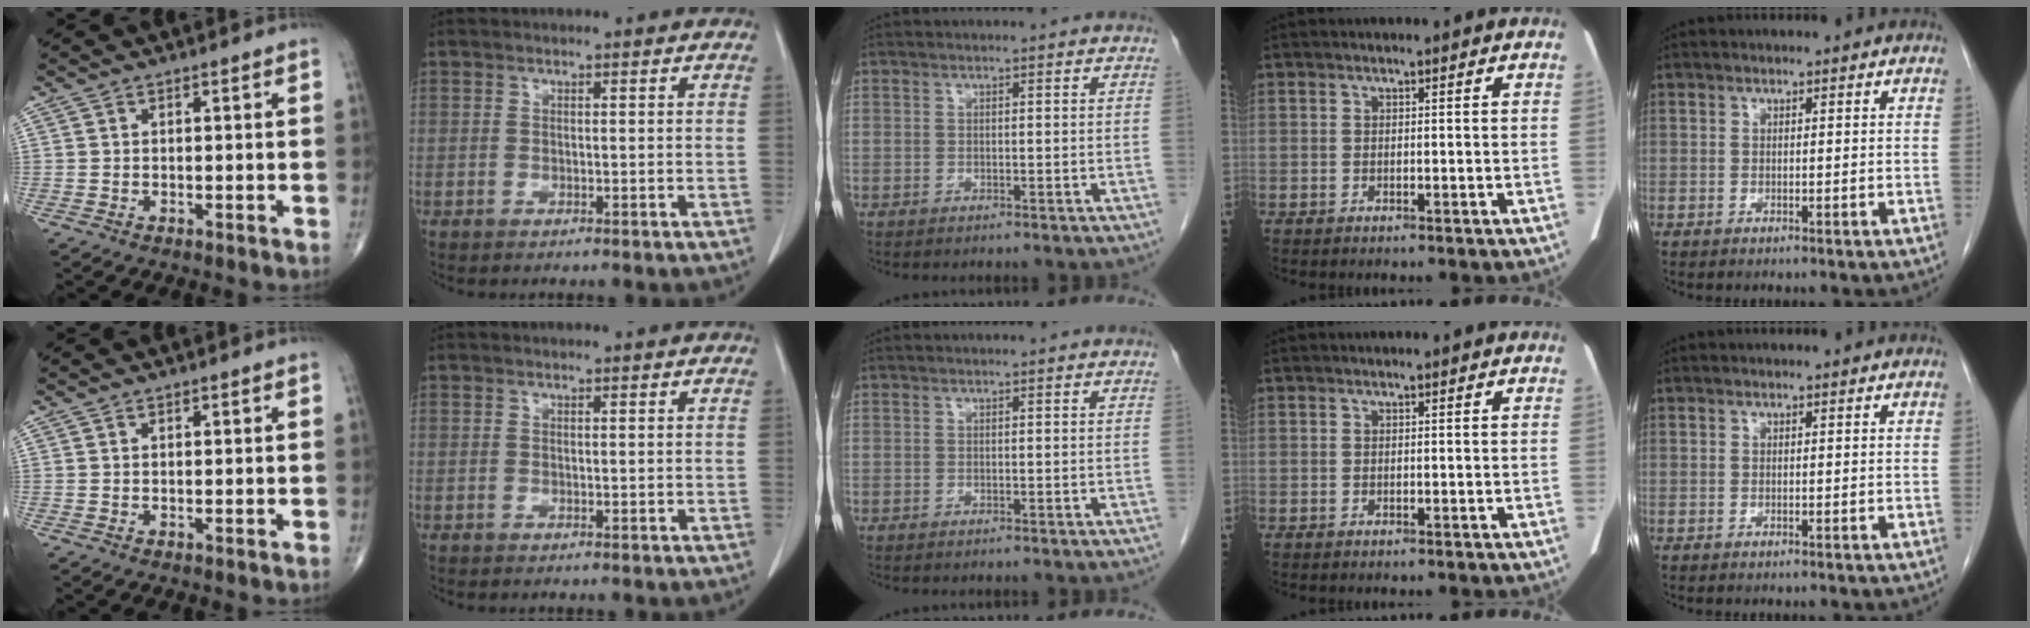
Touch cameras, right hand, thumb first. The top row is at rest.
{}